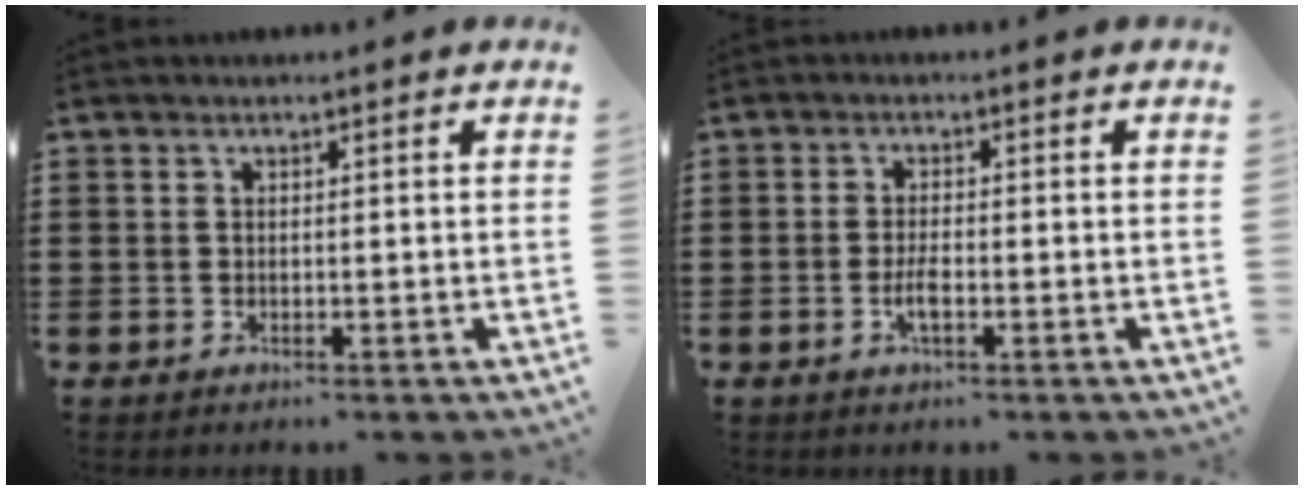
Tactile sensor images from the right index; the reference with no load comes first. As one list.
[{"total": 2.8, "force": [-1.1, 0.6, 2.5], "torque": [-0.059, -0.007, -0.023]}]